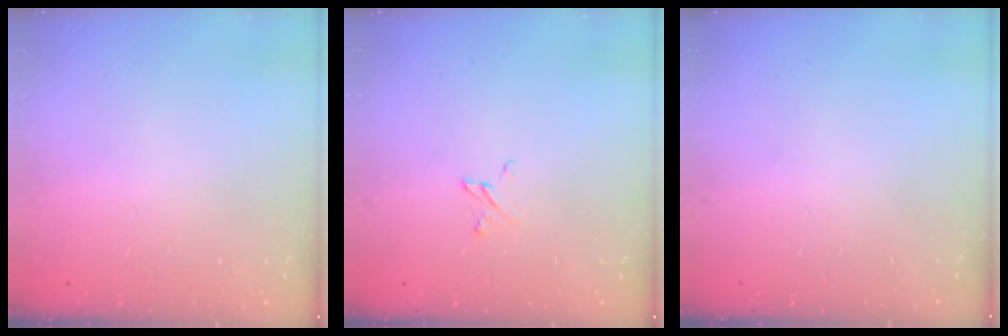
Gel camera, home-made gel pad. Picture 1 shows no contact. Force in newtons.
{"total": 2.7, "press": 2.7, "slide": 0.4}
{"total": 0.0}